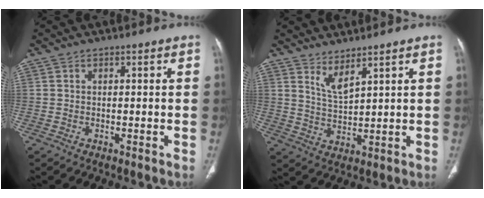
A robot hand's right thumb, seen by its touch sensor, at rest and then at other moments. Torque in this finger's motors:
{"motor_torque": [2.33, 2.69, 0.30, -0.30, 0.02]}